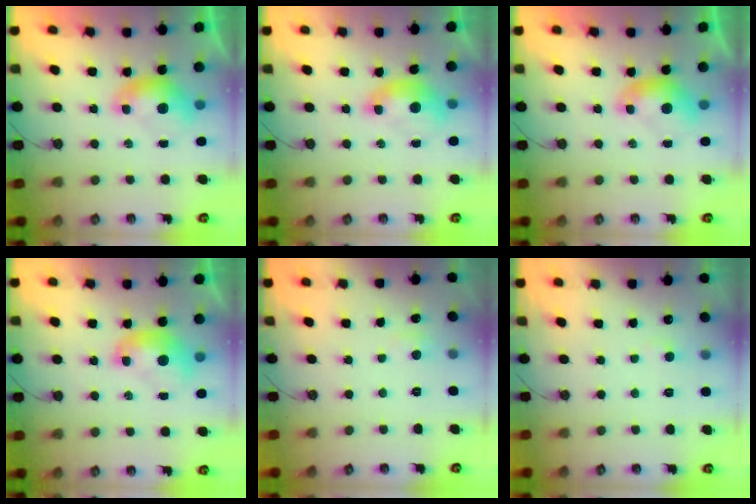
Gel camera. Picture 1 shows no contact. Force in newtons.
{"total": 1.7, "press": 1.6, "slide": 0.7}
{"total": 0.0}
{"total": 1.9, "press": 1.9, "slide": 0.2}
{"total": 0.8, "press": 0.1, "slide": 0.8}
{"total": 2.7, "press": 2.7, "slide": 0.4}